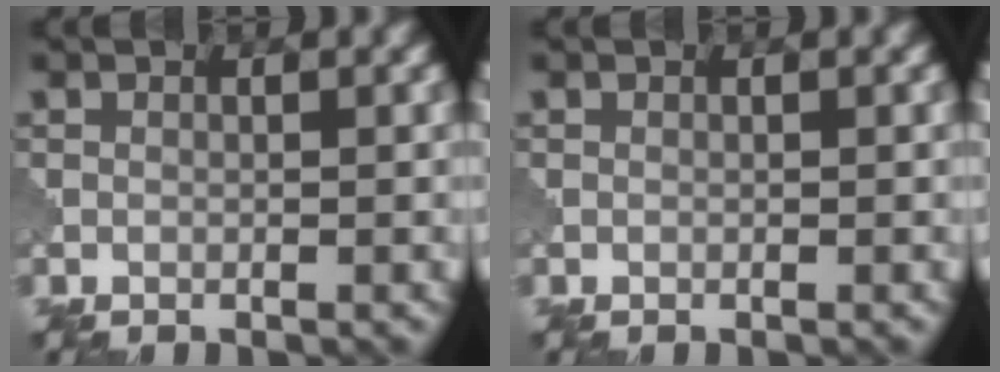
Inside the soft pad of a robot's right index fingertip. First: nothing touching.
{"total": 0.0}